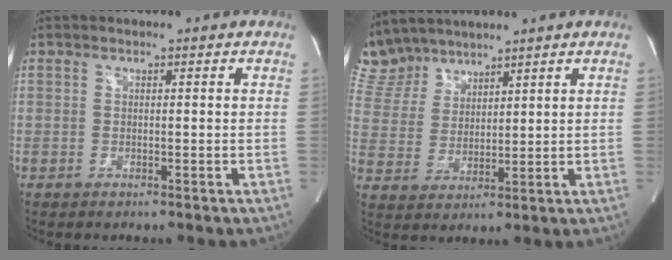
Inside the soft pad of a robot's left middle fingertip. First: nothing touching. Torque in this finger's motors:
{"motor_torque": [0.76, -0.88, 0.07, -0.04]}